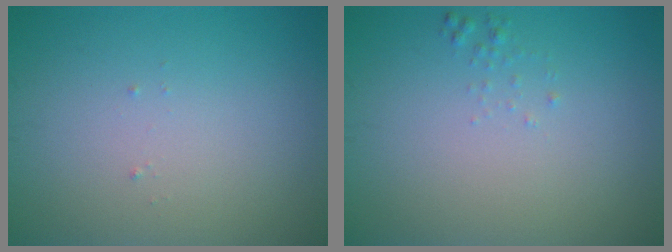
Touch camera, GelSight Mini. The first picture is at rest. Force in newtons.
{"total": 0.5, "press": 0.5, "slide": 0.0}